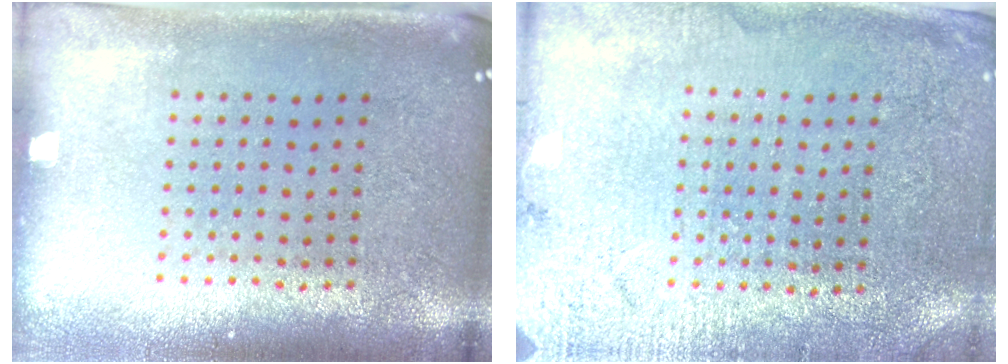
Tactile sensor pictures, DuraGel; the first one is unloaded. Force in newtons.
{"total": 2.5, "press": 2.5, "slide": 0.2}